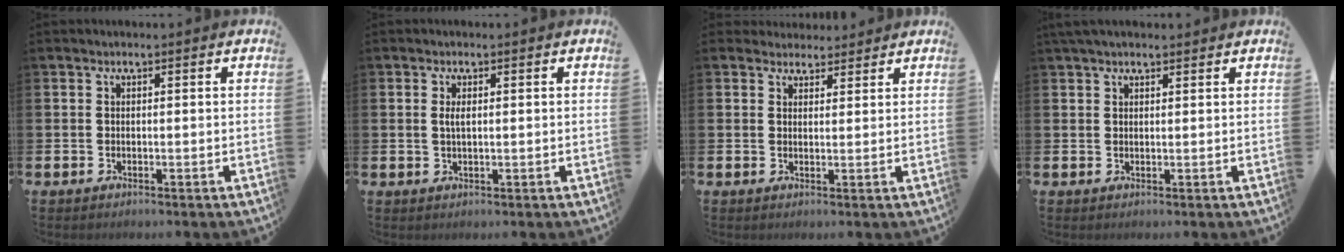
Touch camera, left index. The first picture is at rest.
{"total": 1.6, "force": [0.4, 0.5, 1.4], "torque": [-0.024, 0.003, 0.005]}
{"total": 3.4, "force": [3.1, 1.3, -0.1], "torque": [0.008, -0.014, 0.055]}
{"total": 2.3, "force": [2.1, 0.7, 0.8], "torque": [-0.006, -0.001, 0.035]}